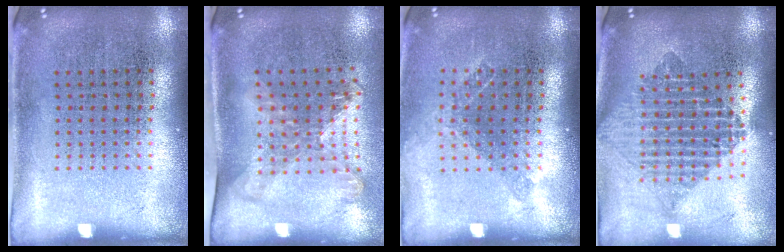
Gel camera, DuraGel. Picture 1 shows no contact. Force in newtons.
{"total": 1.7, "press": 1.3, "slide": 1.1}
{"total": 1.2, "press": 0.9, "slide": 0.7}
{"total": 2.1, "press": 1.7, "slide": 1.2}